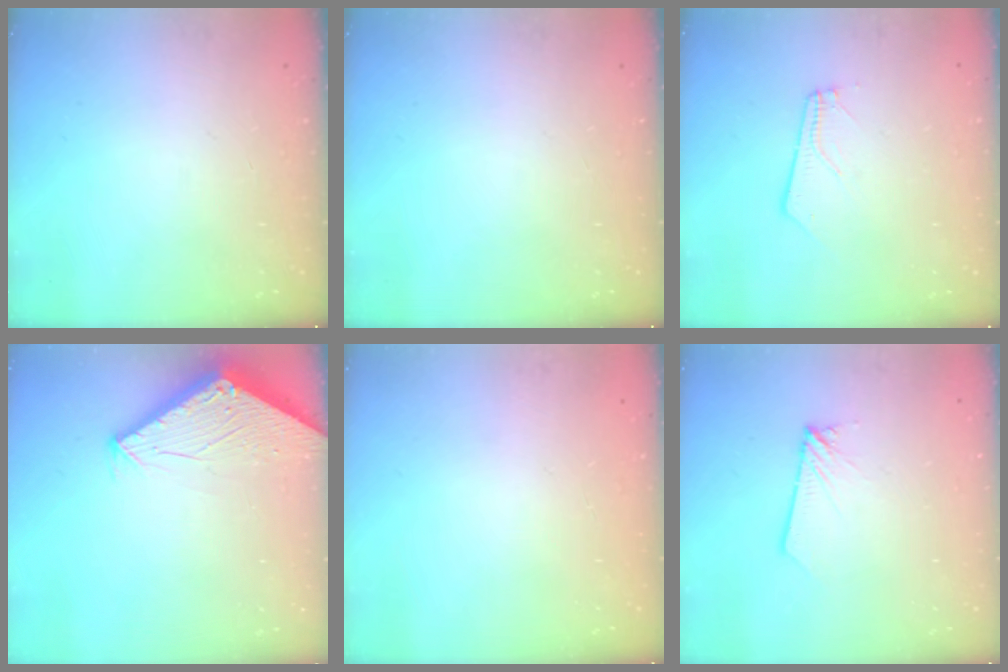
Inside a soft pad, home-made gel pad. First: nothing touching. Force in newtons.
{"total": 0.0}
{"total": 3.7, "press": 3.7, "slide": 0.4}
{"total": 2.9, "press": 2.9, "slide": 0.2}
{"total": 0.0}
{"total": 1.9, "press": 1.9, "slide": 0.2}